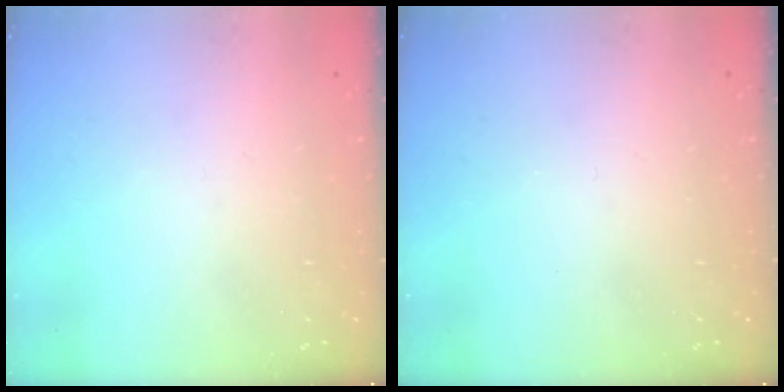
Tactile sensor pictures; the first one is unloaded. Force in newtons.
{"total": 0.0}